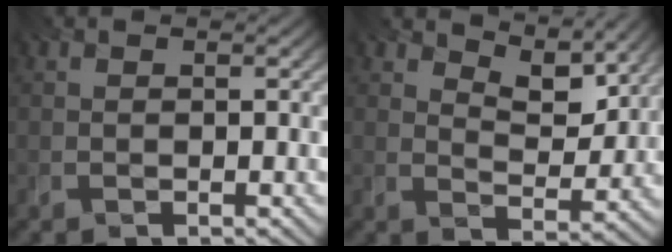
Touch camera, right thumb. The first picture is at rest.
{"total": 6.1, "force": [4.9, 2.2, 2.9], "torque": [-0.056, -0.005, 0.080]}